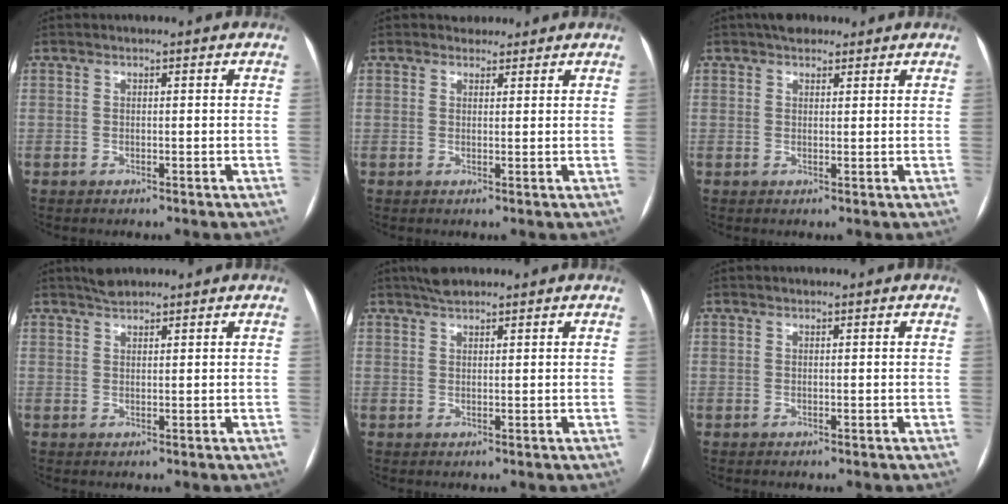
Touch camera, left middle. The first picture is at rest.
{"total": 2.0, "force": [1.7, 1.1, -0.1], "torque": [0.003, 0.006, 0.021]}
{"total": 3.8, "force": [3.0, 1.9, 1.5], "torque": [-0.021, 0.021, 0.046]}
{"total": 2.0, "force": [1.9, 0.5, 0.6], "torque": [-0.014, 0.009, 0.035]}
{"total": 2.6, "force": [2.2, 0.7, 1.2], "torque": [-0.022, 0.014, 0.040]}
{"total": 0.0}